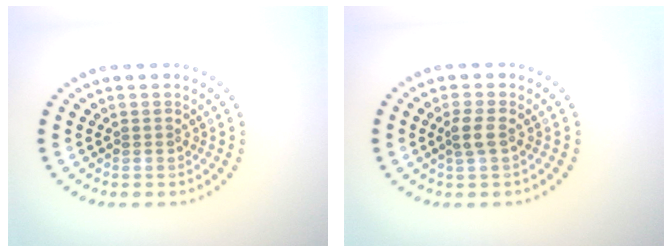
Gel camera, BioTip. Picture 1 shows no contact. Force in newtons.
{"total": 1.6, "press": 1.5, "slide": 0.6}